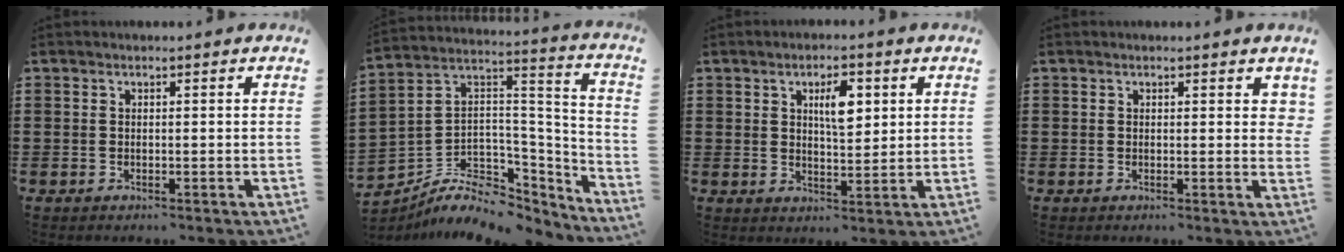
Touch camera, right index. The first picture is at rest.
{"total": 8.6, "force": [-5.6, 5.2, 3.9], "torque": [-0.082, 0.000, -0.100]}
{"total": 5.2, "force": [1.9, 2.0, 4.5], "torque": [-0.078, 0.004, 0.026]}
{"total": 1.0, "force": [0.5, 0.6, 0.6], "torque": [-0.004, 0.003, 0.007]}